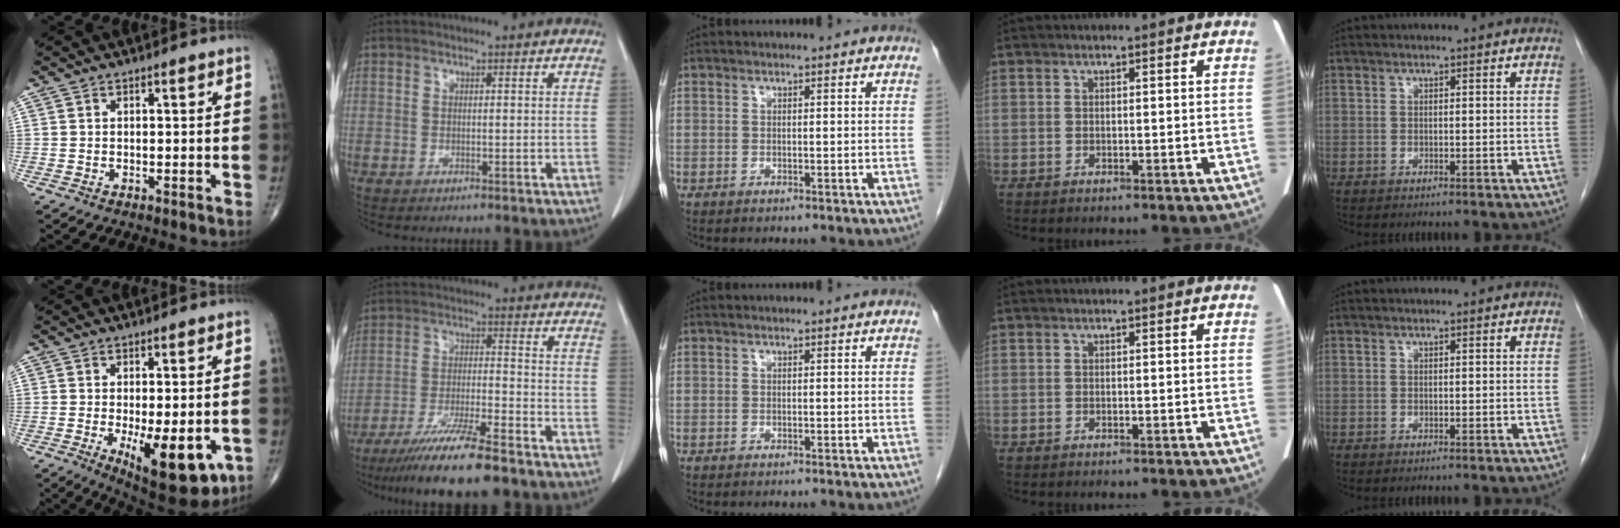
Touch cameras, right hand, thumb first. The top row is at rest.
{"thumb": {"total": 14.3, "force": [-4.4, 5.6, 12.4], "torque": [-0.160, -0.018, -0.048]}, "index": {"total": 12.9, "force": [-10.1, 0.5, 8.0], "torque": [-0.136, -0.034, -0.170]}}